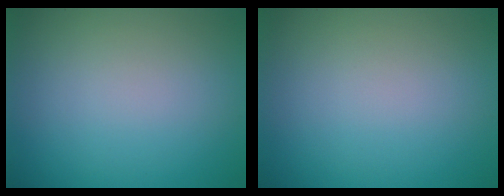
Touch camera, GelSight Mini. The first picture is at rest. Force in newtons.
{"total": 0.0}